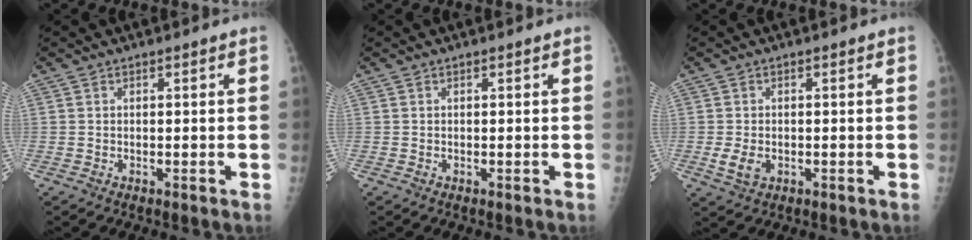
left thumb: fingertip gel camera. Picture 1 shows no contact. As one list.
[{"total": 0.0}, {"total": 3.4, "force": [-0.8, 2.4, 2.3], "torque": [-0.045, -0.002, -0.011]}]